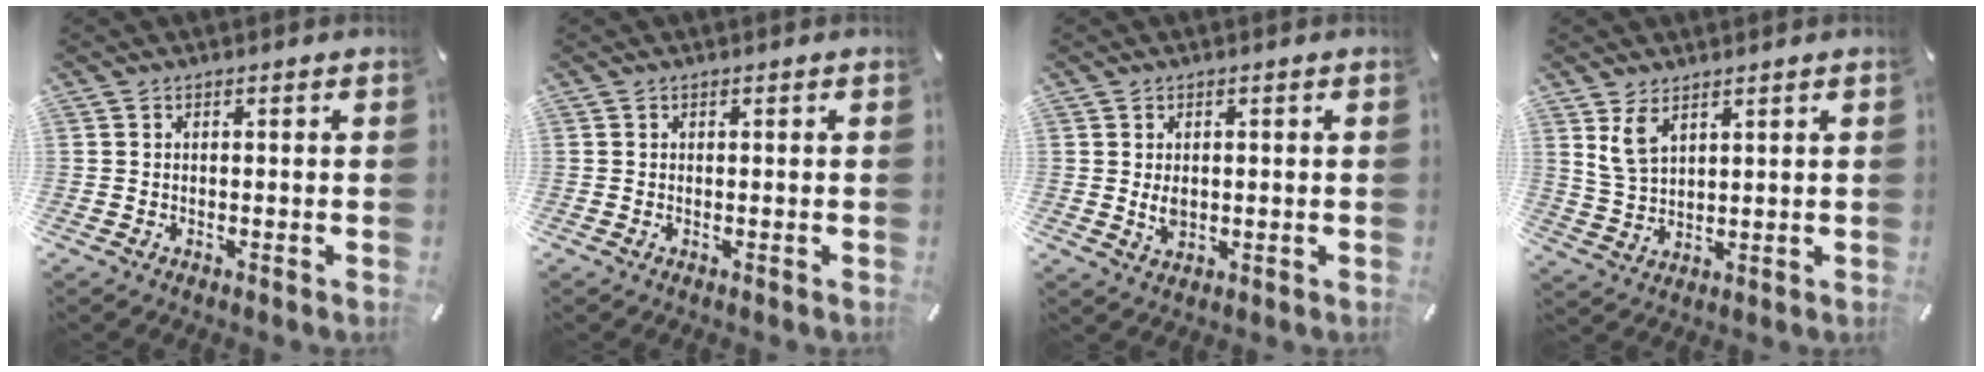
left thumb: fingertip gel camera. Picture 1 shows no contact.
{"total": 0.0}
{"total": 3.0, "force": [0.1, 2.1, 2.2], "torque": [-0.045, -0.001, -0.002]}
{"total": 5.8, "force": [3.8, 3.0, 3.3], "torque": [-0.082, -0.009, 0.070]}